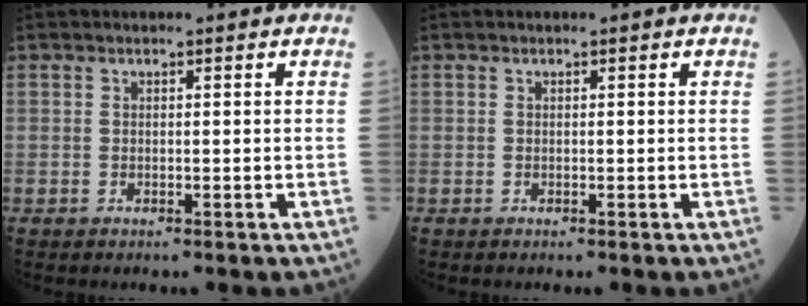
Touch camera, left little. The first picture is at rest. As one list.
[{"total": 0.0}]